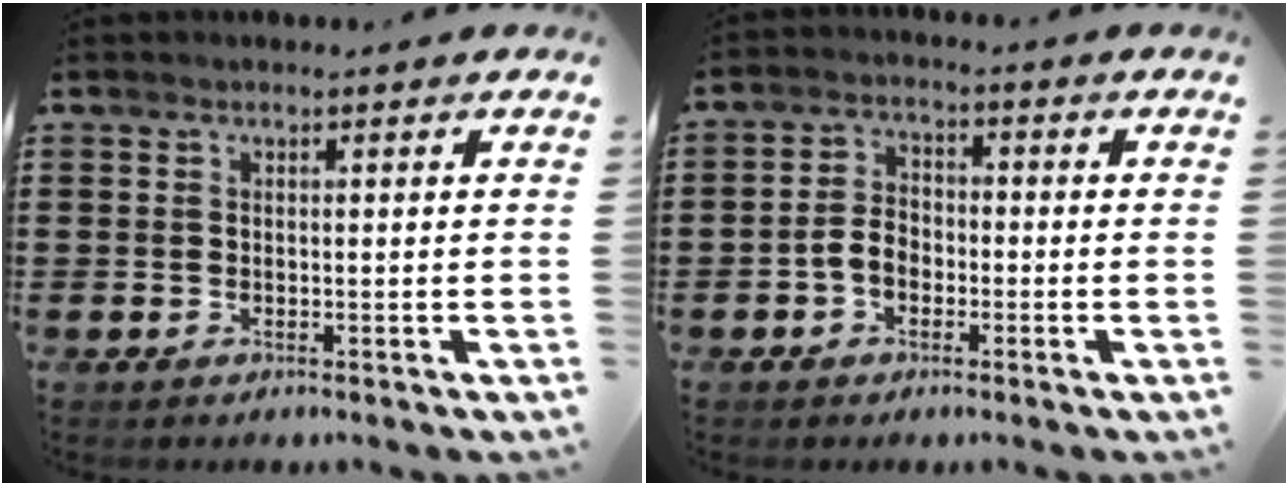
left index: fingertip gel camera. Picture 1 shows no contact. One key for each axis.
{"total": 3.9, "fx": -1.6, "fy": 2.7, "fz": 2.3, "tx": -0.066, "ty": 0.001, "tz": -0.038}